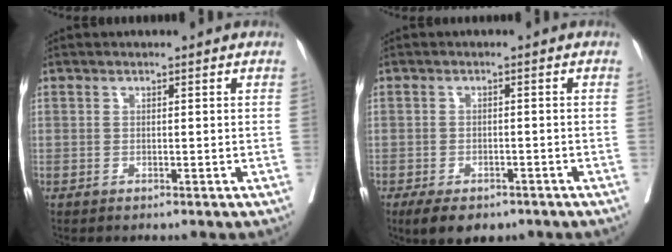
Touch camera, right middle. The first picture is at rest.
{"total": 6.9, "force": [-5.0, 3.1, 3.5], "torque": [-0.048, -0.004, -0.071]}